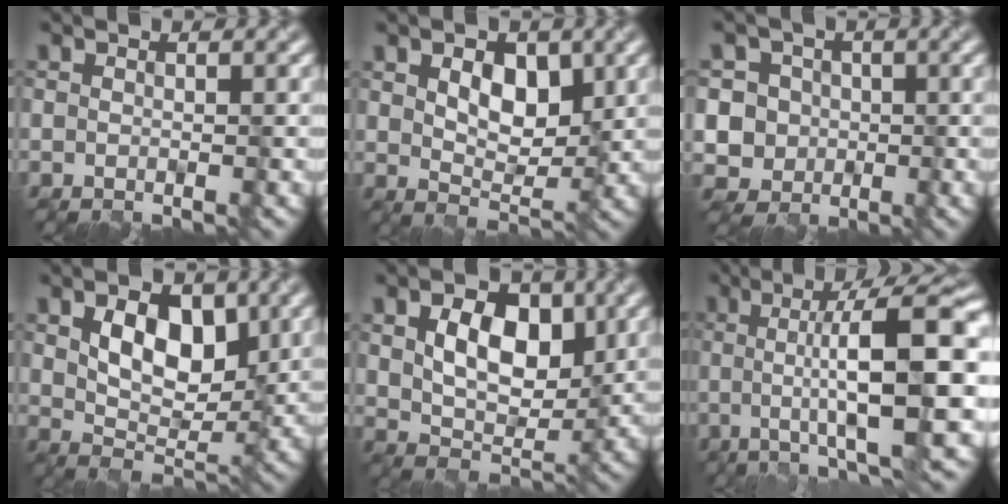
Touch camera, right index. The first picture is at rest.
{"total": 4.5, "force": [1.5, 2.7, 3.2], "torque": [-0.049, -0.005, 0.026]}
{"total": 6.7, "force": [0.4, 6.5, 1.5], "torque": [-0.025, 0.027, -0.010]}
{"total": 5.8, "force": [2.0, 3.5, 4.1], "torque": [-0.065, -0.006, 0.032]}
{"total": 6.3, "force": [2.0, 4.1, 4.3], "torque": [-0.072, -0.003, 0.034]}
{"total": 11.6, "force": [0.3, 2.4, 11.3], "torque": [-0.144, 0.007, 0.000]}